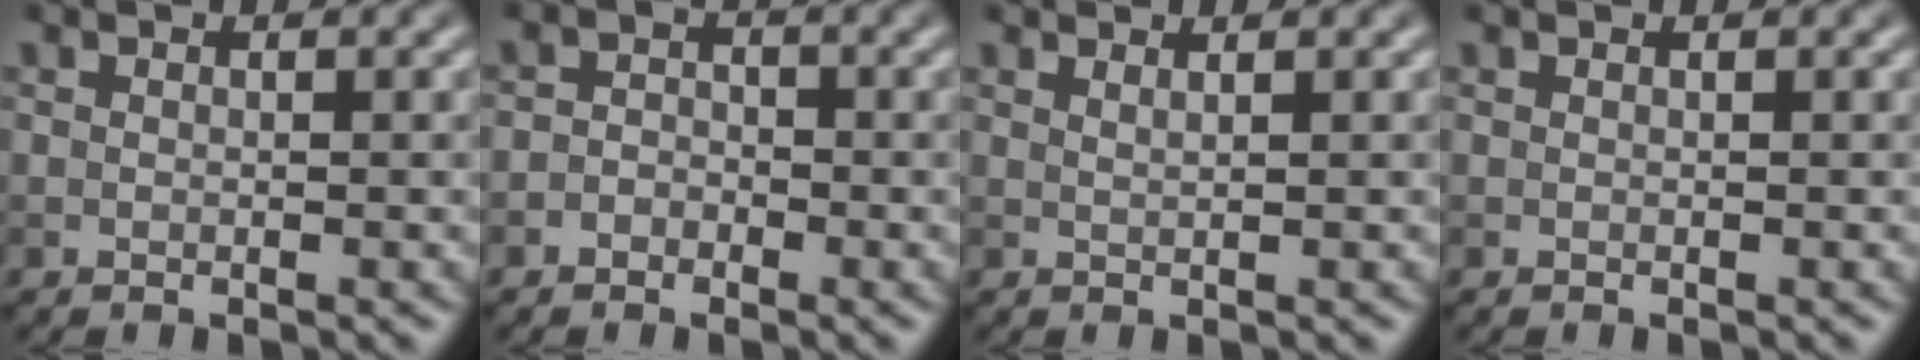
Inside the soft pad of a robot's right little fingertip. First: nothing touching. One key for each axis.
{"total": 1.4, "fx": -0.7, "fy": 1.1, "fz": 0.4, "tx": 0.011, "ty": 0.007, "tz": -0.025}
{"total": 0.7, "fx": 0.6, "fy": -0.2, "fz": 0.2, "tx": -0.002, "ty": 0.001, "tz": 0.011}
{"total": 0.0}